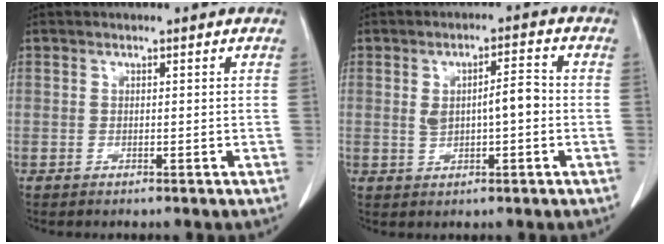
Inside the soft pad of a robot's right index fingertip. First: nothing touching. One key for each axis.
{"total": 5.4, "fx": 0.0, "fy": 1.6, "fz": 5.2, "tx": -0.092, "ty": 0.015, "tz": 0.005}